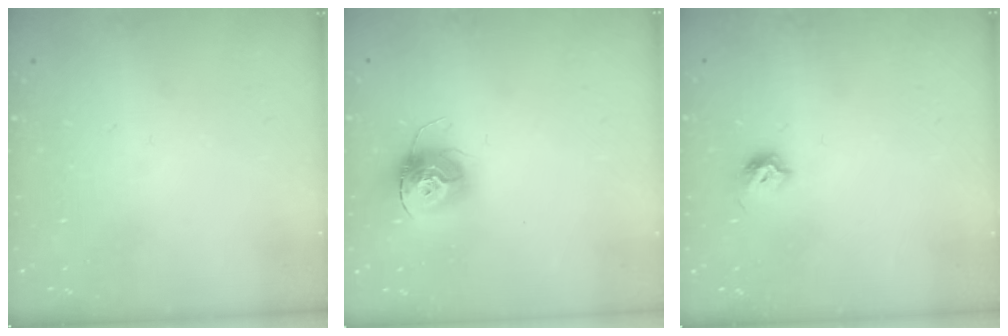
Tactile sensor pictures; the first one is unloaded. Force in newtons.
{"total": 13.6, "press": 13.5, "slide": 1.3}
{"total": 6.8, "press": 6.8, "slide": 1.0}